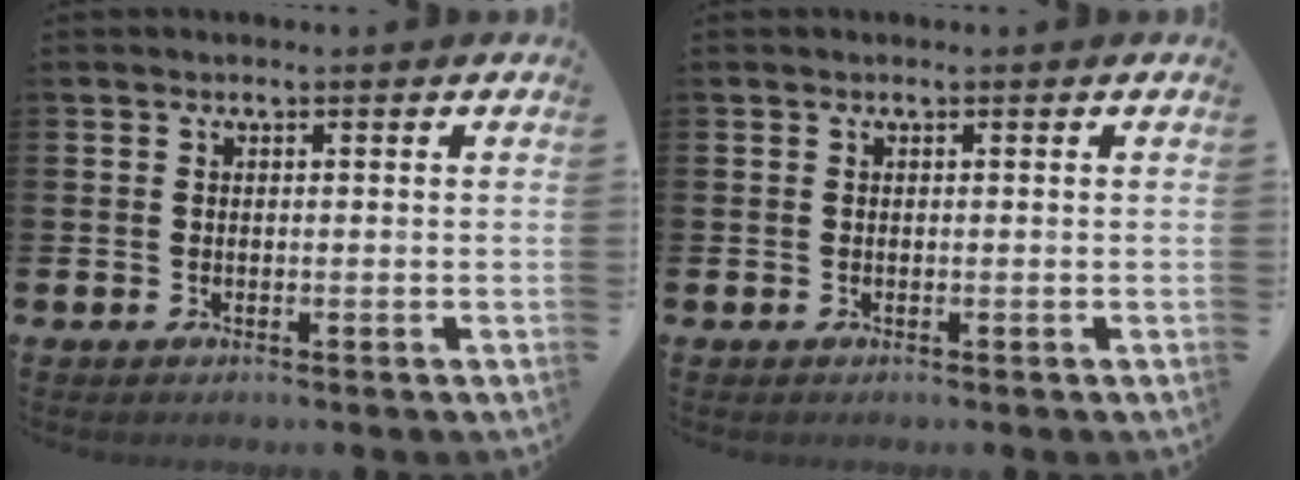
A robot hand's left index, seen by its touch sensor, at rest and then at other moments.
{"total": 0.0}